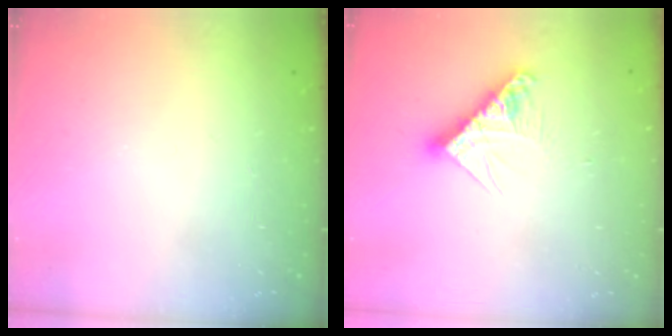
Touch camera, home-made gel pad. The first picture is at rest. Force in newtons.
{"total": 10.8, "press": 10.8, "slide": 1.0}